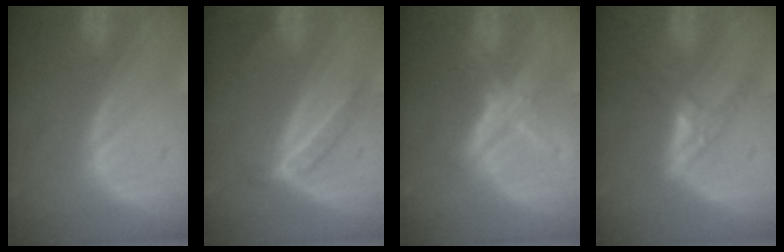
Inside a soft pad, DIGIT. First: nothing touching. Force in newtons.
{"total": 4.2, "press": 4.0, "slide": 1.1}
{"total": 5.9, "press": 5.4, "slide": 2.2}
{"total": 5.7, "press": 5.0, "slide": 2.9}